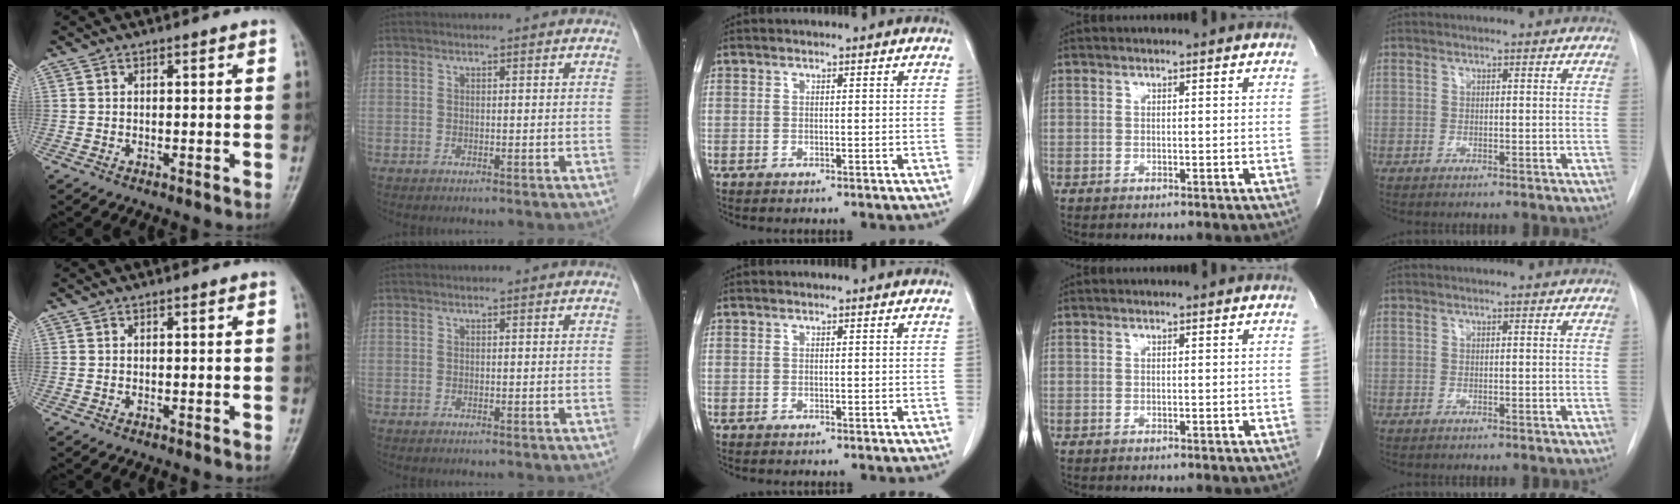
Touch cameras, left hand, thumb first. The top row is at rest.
{}